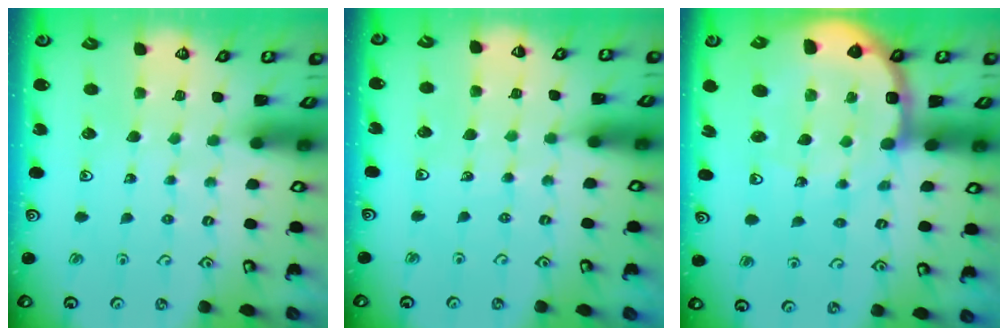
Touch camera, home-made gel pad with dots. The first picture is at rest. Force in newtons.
{"total": 2.4, "press": 2.1, "slide": 1.2}
{"total": 12.7, "press": 12.5, "slide": 2.3}